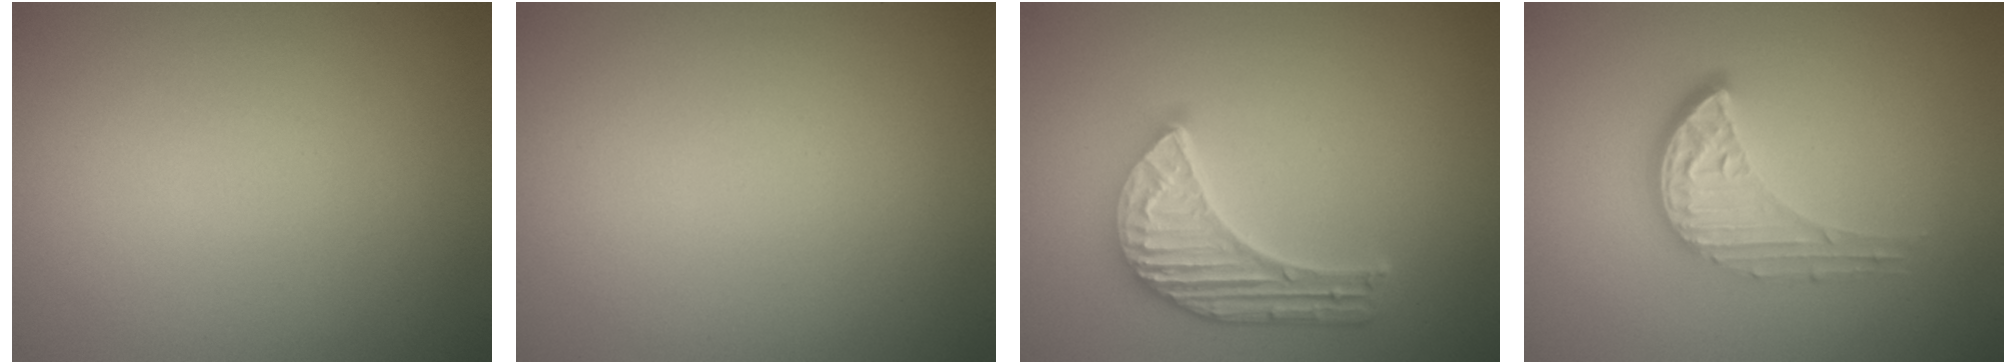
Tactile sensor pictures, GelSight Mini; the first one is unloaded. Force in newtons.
{"total": 0.0}
{"total": 5.9, "press": 4.5, "slide": 3.8}
{"total": 3.3, "press": 2.9, "slide": 1.6}